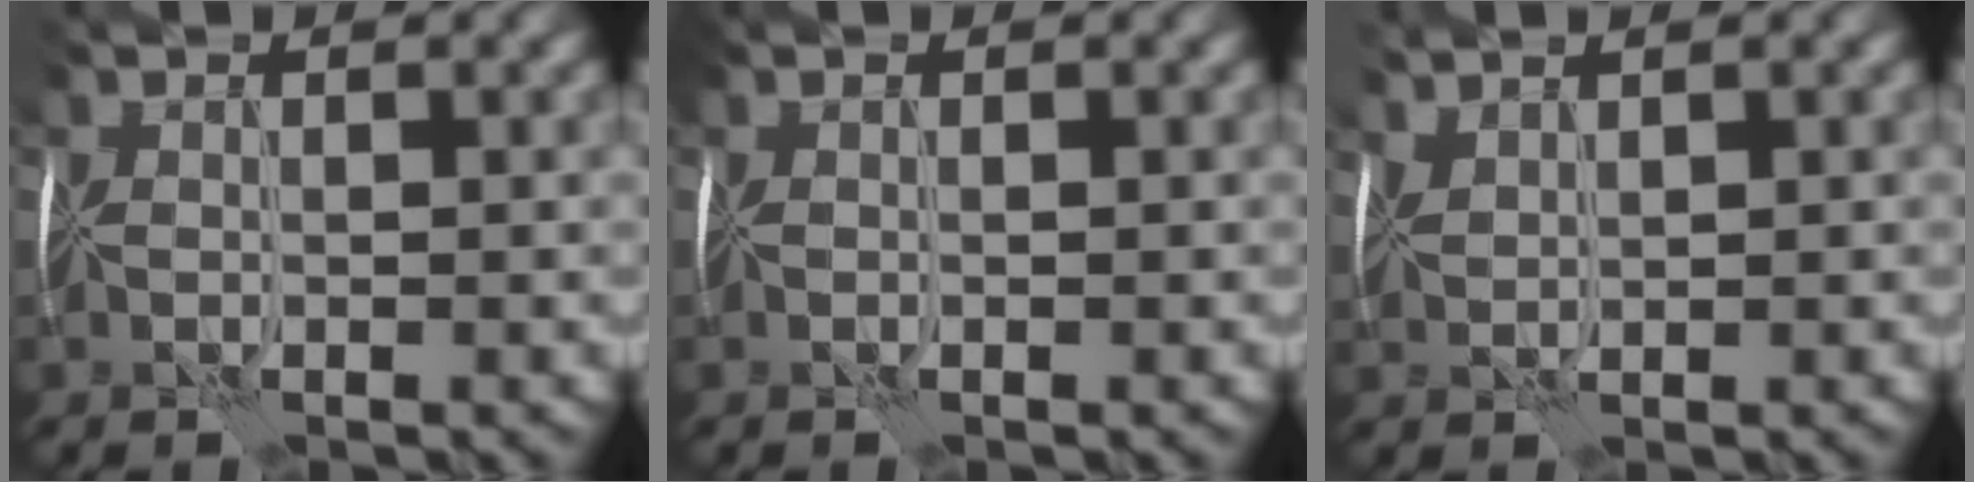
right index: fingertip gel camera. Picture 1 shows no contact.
{"total": 0.0}
{"total": 2.3, "force": [2.2, 0.6, 0.7], "torque": [-0.017, 0.023, 0.026]}